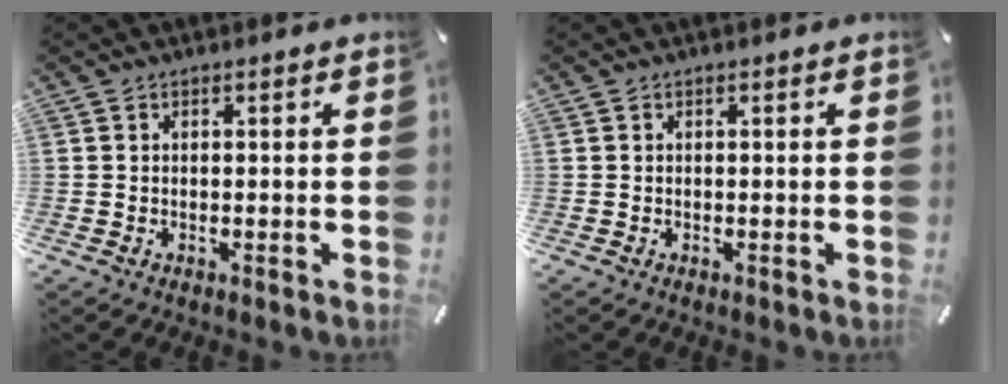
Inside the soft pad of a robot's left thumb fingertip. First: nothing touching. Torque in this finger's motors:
{"motor_torque": [0.00, 0.00, 0.04, 0.04, 0.00]}